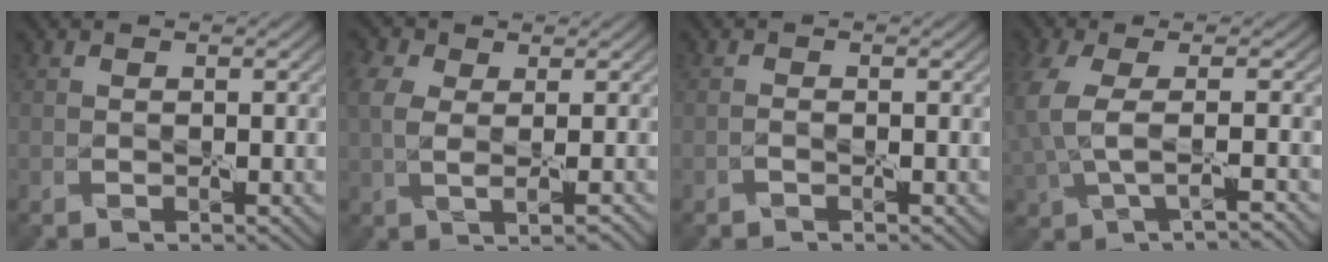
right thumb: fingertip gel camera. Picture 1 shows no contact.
{"total": 4.5, "force": [0.7, 2.3, 3.8], "torque": [-0.080, 0.006, 0.015]}
{"total": 1.1, "force": [-0.3, -0.8, -0.6], "torque": [0.015, 0.010, -0.009]}
{"total": 4.6, "force": [-0.6, 1.6, 4.3], "torque": [-0.116, -0.007, -0.011]}